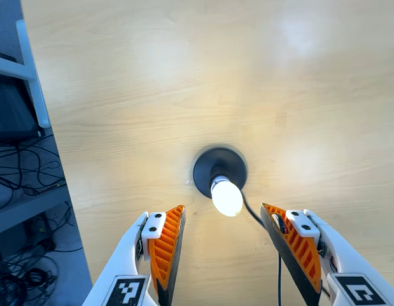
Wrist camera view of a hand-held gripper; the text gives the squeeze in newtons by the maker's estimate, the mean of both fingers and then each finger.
{"total": 0.0}